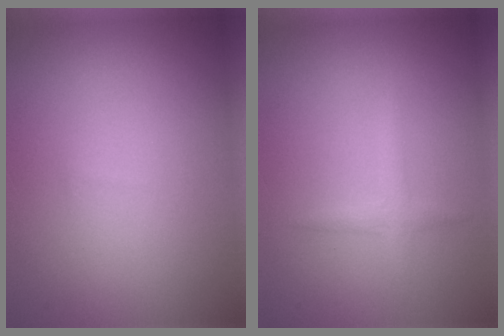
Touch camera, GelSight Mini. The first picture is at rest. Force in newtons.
{"total": 1.5, "press": 1.5, "slide": 0.1}